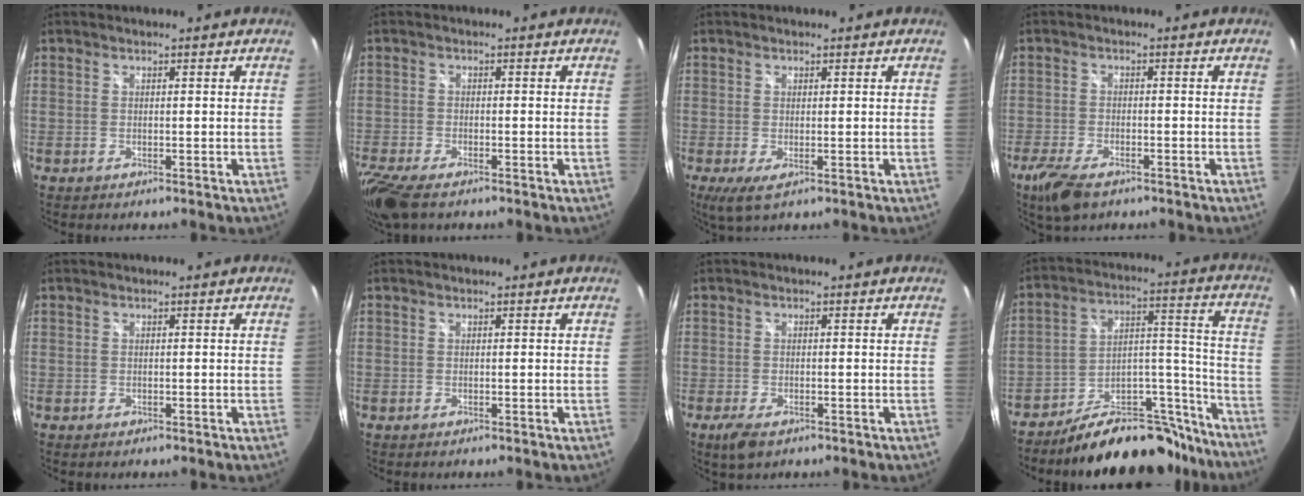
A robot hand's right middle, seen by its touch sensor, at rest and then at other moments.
{"total": 8.4, "force": [-6.2, 2.6, 4.9], "torque": [-0.127, -0.040, -0.121]}
{"total": 2.9, "force": [-0.5, 0.7, 2.8], "torque": [-0.051, -0.010, -0.004]}
{"total": 7.1, "force": [-4.9, 2.8, 4.3], "torque": [-0.115, -0.023, -0.093]}
{"total": 0.0}
{"total": 0.0}
{"total": 3.8, "force": [-2.3, 1.6, 2.5], "torque": [-0.058, -0.013, -0.040]}
{"total": 21.4, "force": [-18.4, 7.8, 7.6], "torque": [-0.087, 0.075, -0.256]}